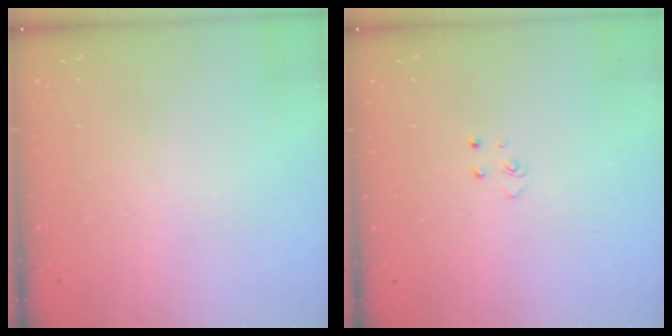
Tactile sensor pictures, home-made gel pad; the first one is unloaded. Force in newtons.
{"total": 2.8, "press": 2.8, "slide": 0.3}